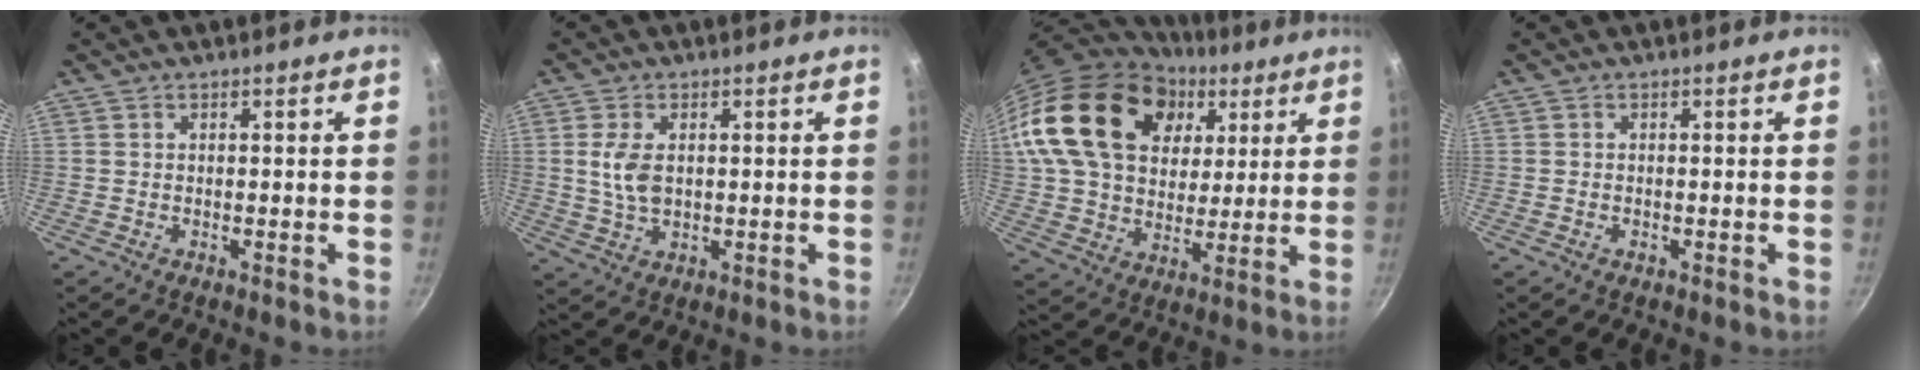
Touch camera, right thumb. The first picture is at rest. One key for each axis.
{"total": 5.9, "fx": 0.8, "fy": 3.5, "fz": 4.7, "tx": -0.094, "ty": -0.002, "tz": 0.018}
{"total": 25.2, "fx": 9.4, "fy": 17.8, "fz": 15.2, "tx": -0.248, "ty": -0.005, "tz": 0.167}
{"total": 0.6, "fx": -0.2, "fy": 0.5, "fz": 0.4, "tx": -0.006, "ty": 0.001, "tz": -0.005}